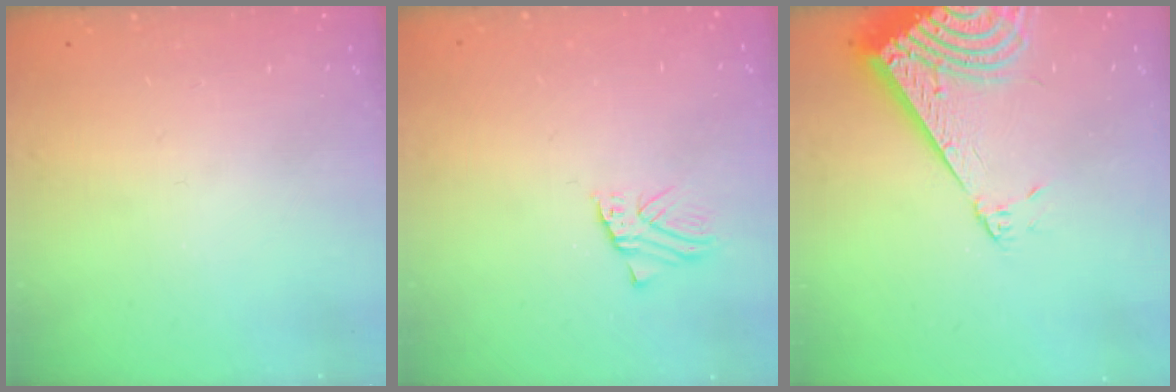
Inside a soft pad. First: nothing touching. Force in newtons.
{"total": 1.1, "press": 1.1, "slide": 0.2}
{"total": 13.1, "press": 13.0, "slide": 2.1}